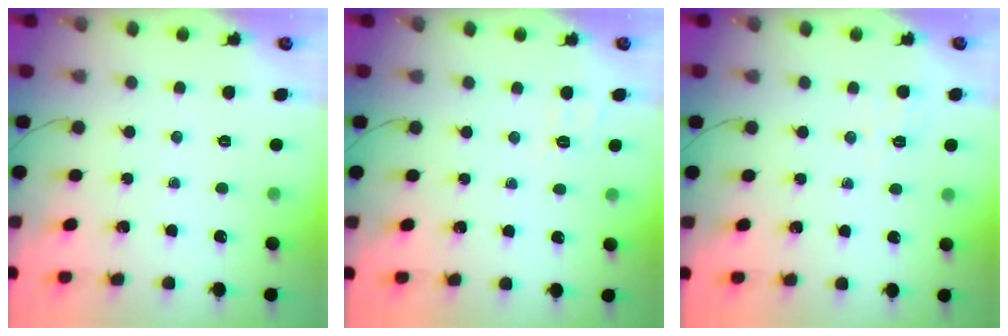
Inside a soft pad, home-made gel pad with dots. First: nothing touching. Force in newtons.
{"total": 2.4, "press": 1.7, "slide": 1.7}
{"total": 2.7, "press": 2.0, "slide": 1.8}